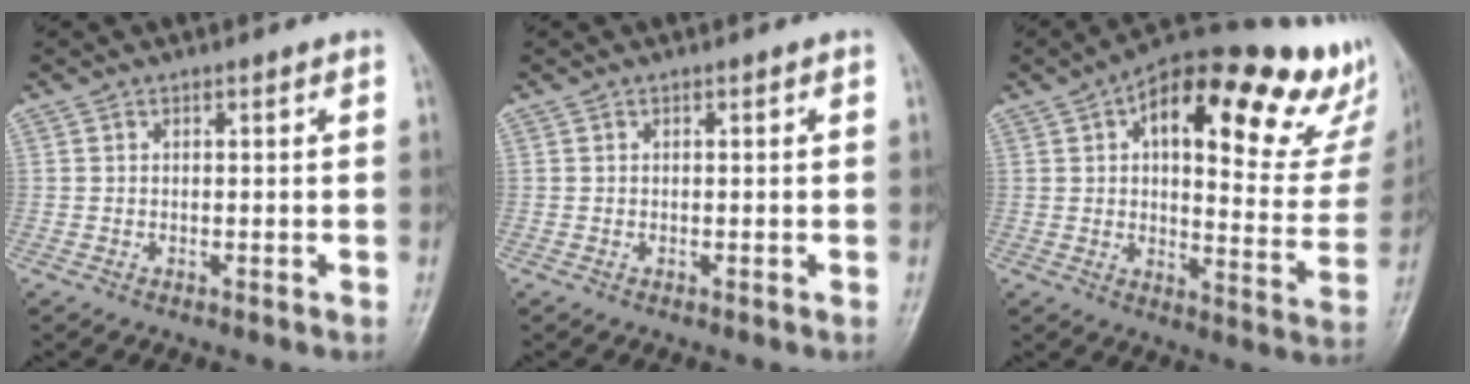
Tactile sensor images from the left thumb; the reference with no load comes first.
{"total": 0.0}
{"total": 30.2, "force": [14.8, 11.8, 23.5], "torque": [-0.273, -0.009, 0.200]}